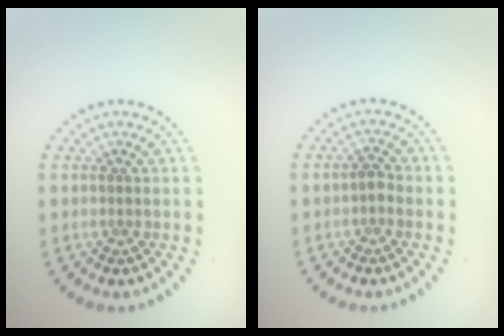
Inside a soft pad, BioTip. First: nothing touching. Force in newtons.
{"total": 1.1, "press": 1.0, "slide": 0.5}